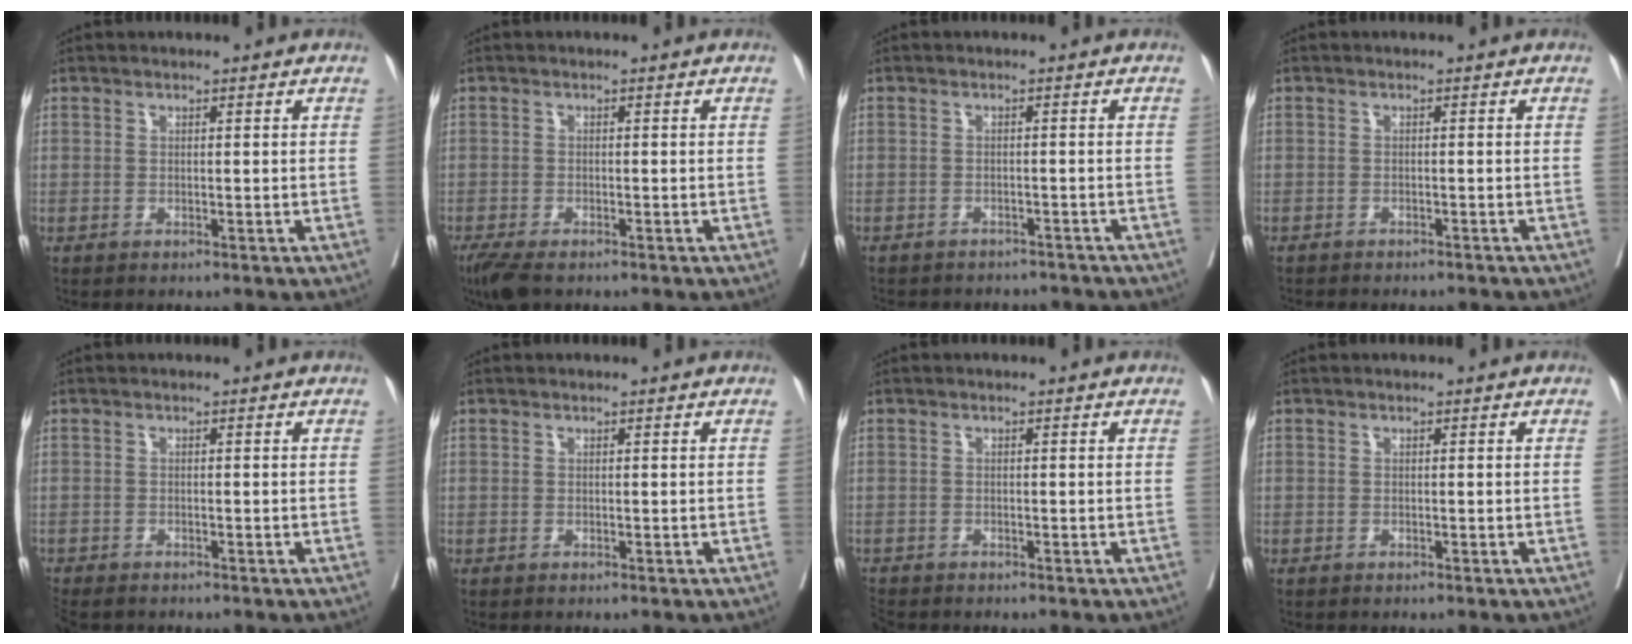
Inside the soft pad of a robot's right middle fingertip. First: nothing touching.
{"total": 5.0, "force": [-3.8, 1.5, 3.0], "torque": [-0.056, -0.015, -0.063]}
{"total": 9.6, "force": [-8.9, 3.0, 2.0], "torque": [-0.042, 0.004, -0.102]}
{"total": 6.1, "force": [-5.6, 1.7, 2.0], "torque": [-0.026, -0.006, -0.070]}
{"total": 5.4, "force": [-4.5, 1.9, 2.2], "torque": [-0.039, -0.009, -0.072]}
{"total": 0.0}
{"total": 2.4, "force": [-2.3, 0.6, 0.4], "torque": [-0.008, -0.009, -0.045]}
{"total": 0.0}